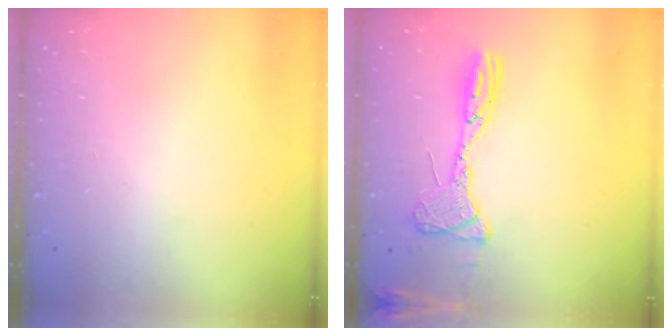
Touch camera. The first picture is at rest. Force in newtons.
{"total": 13.7, "press": 13.7, "slide": 1.5}